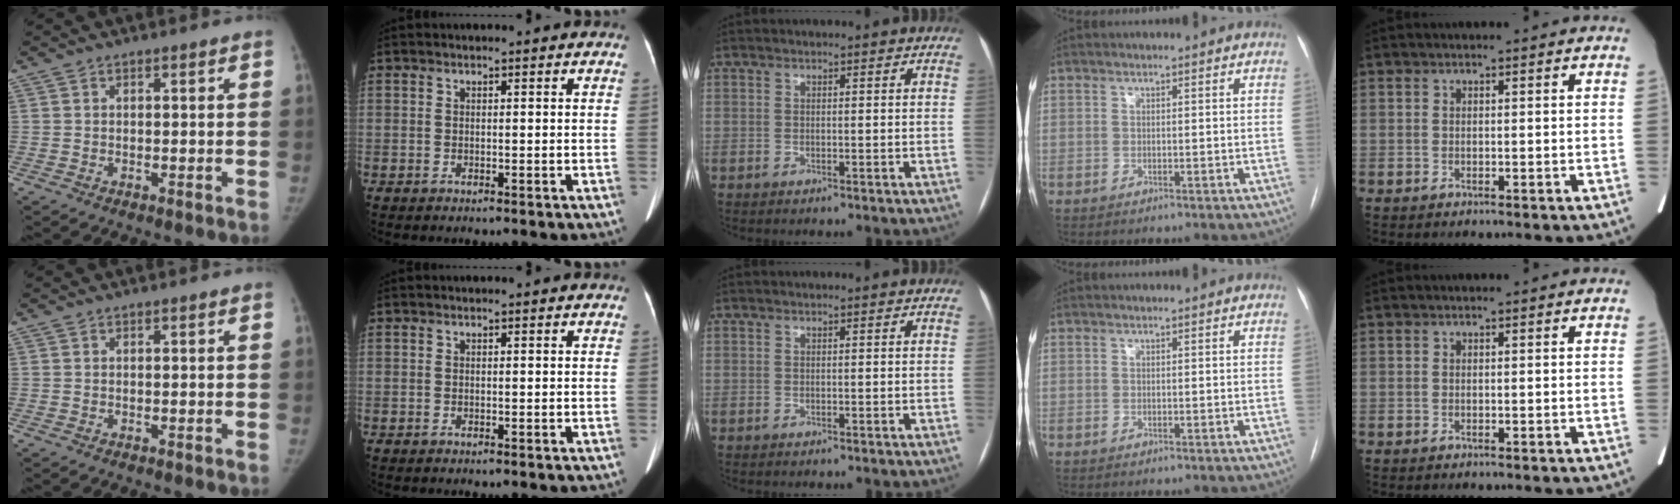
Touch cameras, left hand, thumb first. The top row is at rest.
{}